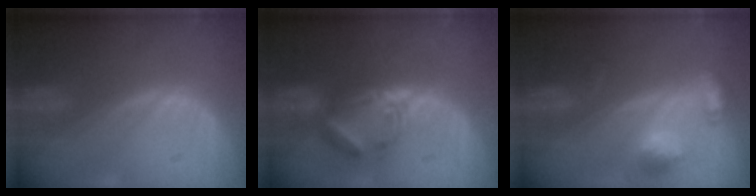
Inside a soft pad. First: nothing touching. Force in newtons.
{"total": 5.7, "press": 5.6, "slide": 1.2}
{"total": 5.7, "press": 5.3, "slide": 2.1}